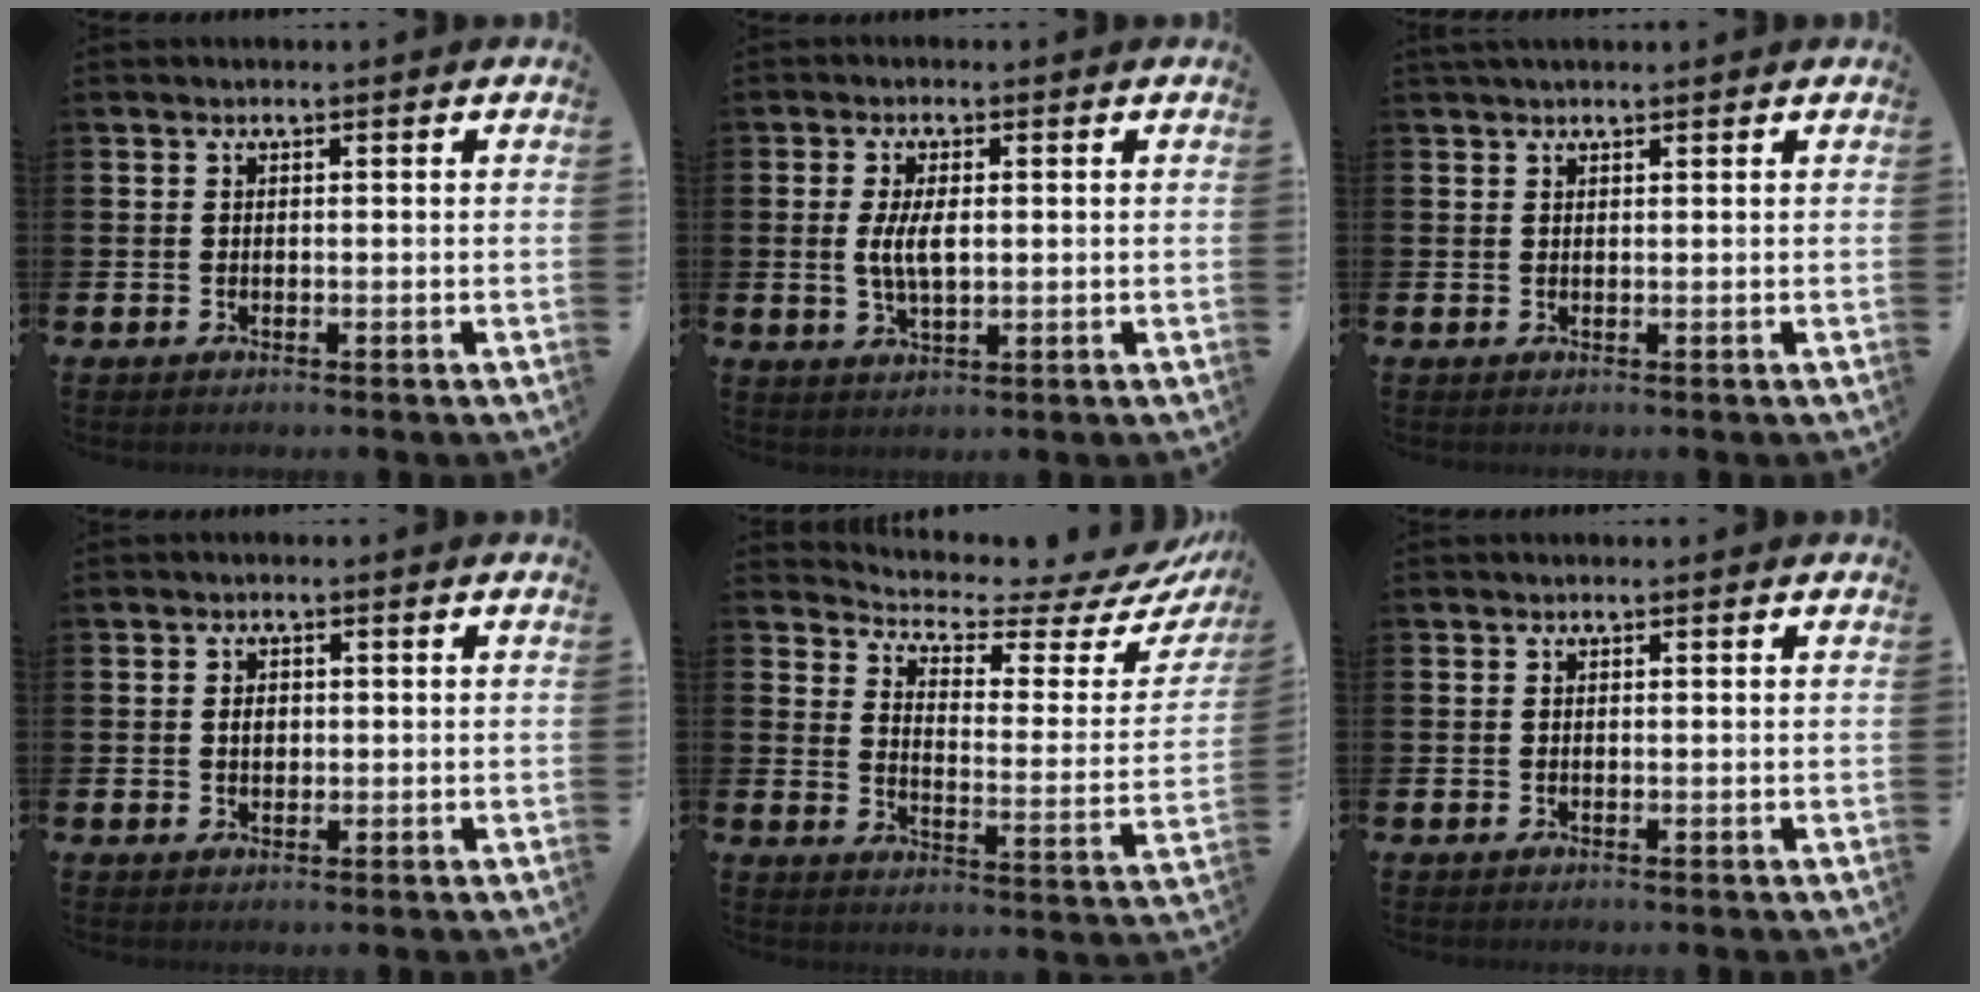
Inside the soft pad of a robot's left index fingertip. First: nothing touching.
{"total": 4.3, "force": [0.5, 1.8, 3.9], "torque": [-0.069, 0.003, 0.006]}
{"total": 1.2, "force": [1.1, 0.2, 0.4], "torque": [0.000, -0.001, 0.019]}
{"total": 1.6, "force": [0.3, 1.2, 1.0], "torque": [-0.006, 0.002, 0.000]}
{"total": 4.8, "force": [4.4, 1.1, 1.4], "torque": [-0.051, -0.045, 0.068]}
{"total": 0.0}